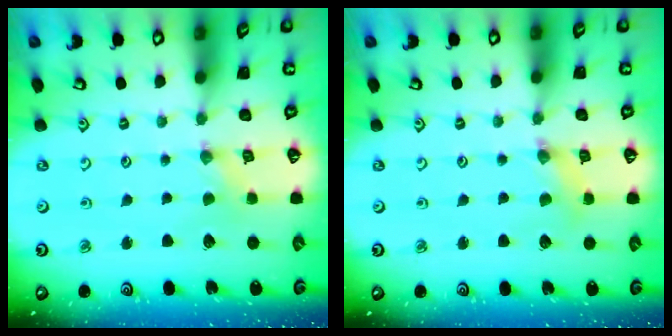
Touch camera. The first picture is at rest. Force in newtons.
{"total": 2.1, "press": 2.1, "slide": 0.3}